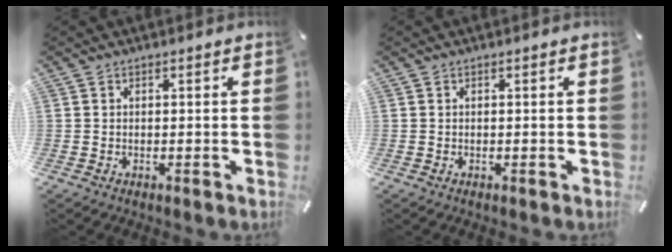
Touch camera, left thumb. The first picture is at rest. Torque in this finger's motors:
{"motor_torque": [-0.06, 0.06, 0.00, 0.00, 0.00]}